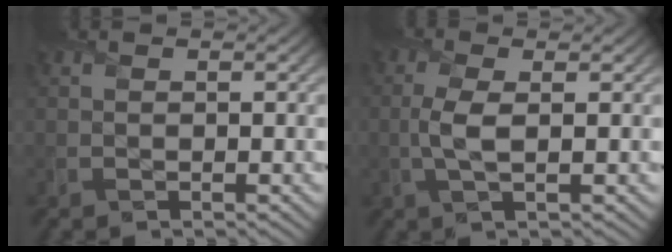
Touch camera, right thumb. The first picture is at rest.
{"total": 3.2, "force": [0.1, 0.9, 3.1], "torque": [-0.076, 0.004, 0.000]}